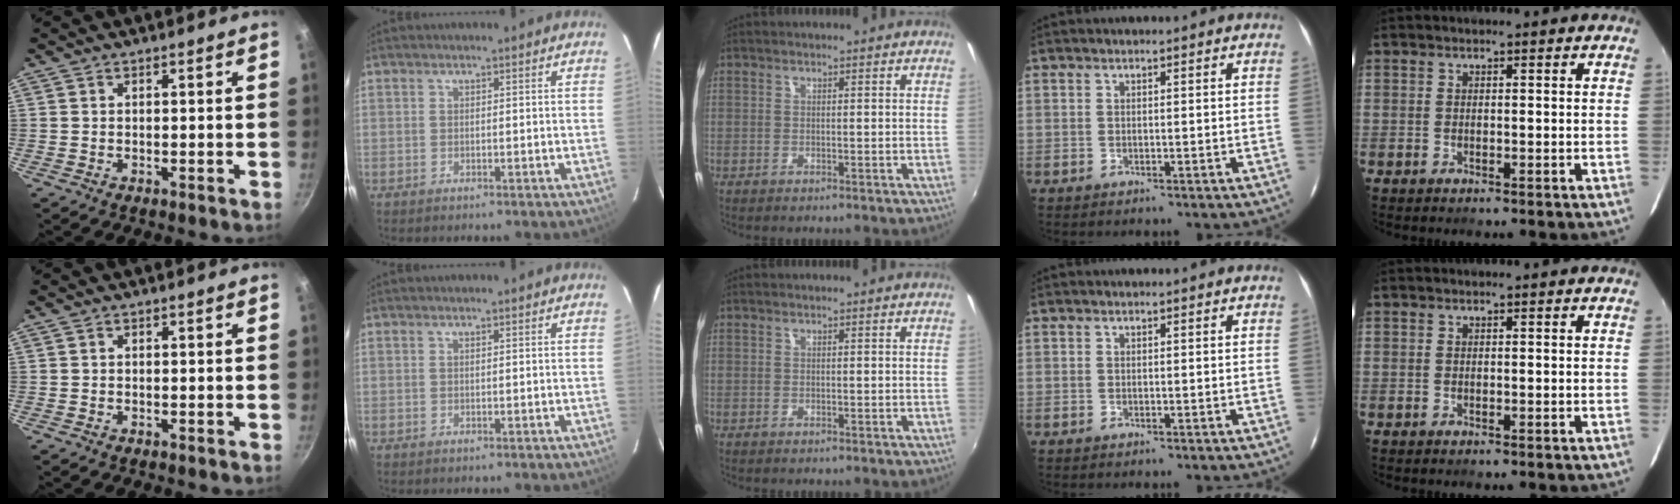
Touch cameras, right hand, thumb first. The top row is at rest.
{}